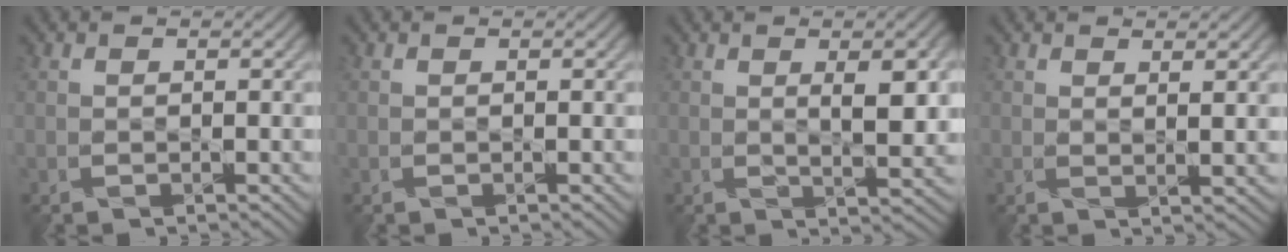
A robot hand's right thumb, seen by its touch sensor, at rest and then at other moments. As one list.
[{"total": 0.0}, {"total": 4.6, "force": [1.1, 1.3, 4.2], "torque": [-0.065, -0.002, 0.030]}, {"total": 2.0, "force": [1.7, 0.1, 1.0], "torque": [-0.020, -0.002, 0.036]}]